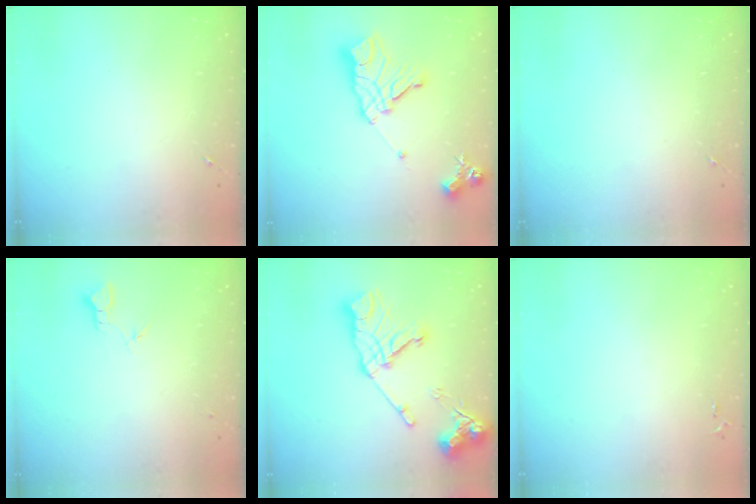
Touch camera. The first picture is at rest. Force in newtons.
{"total": 16.3, "press": 16.2, "slide": 1.4}
{"total": 0.0}
{"total": 2.3, "press": 2.3, "slide": 0.1}
{"total": 18.1, "press": 18.0, "slide": 2.1}
{"total": 2.5, "press": 2.5, "slide": 0.3}